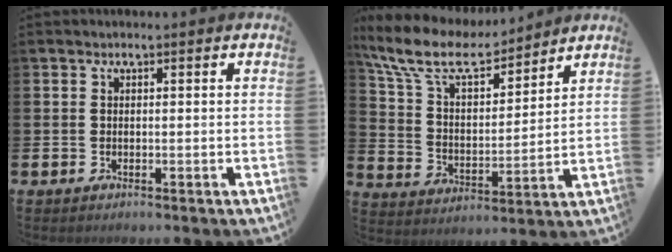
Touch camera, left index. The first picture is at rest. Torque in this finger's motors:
{"motor_torque": [1.21, -0.93, 0.43, 0.21]}